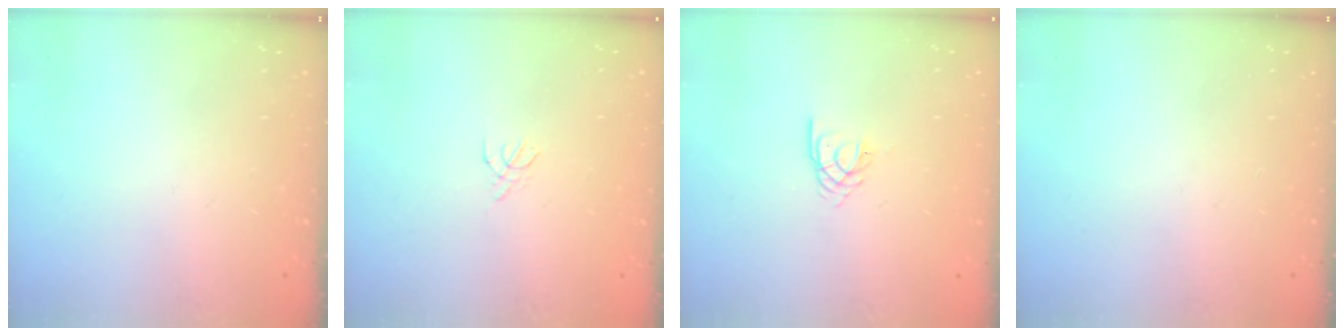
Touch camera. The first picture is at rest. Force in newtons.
{"total": 1.8, "press": 1.7, "slide": 0.5}
{"total": 2.1, "press": 2.1, "slide": 0.3}
{"total": 0.0}